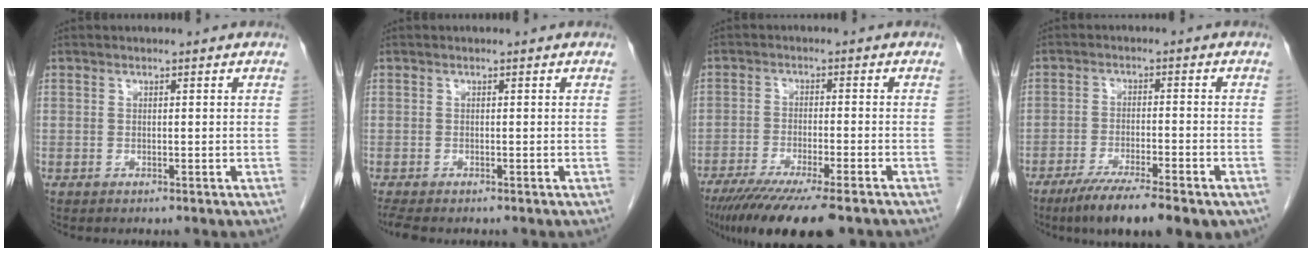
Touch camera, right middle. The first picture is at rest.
{"total": 2.2, "force": [-1.9, 0.4, 1.1], "torque": [-0.024, -0.008, -0.031]}
{"total": 14.6, "force": [-11.3, 1.6, 9.0], "torque": [-0.136, -0.036, -0.178]}
{"total": 12.6, "force": [-9.0, 2.2, 8.6], "torque": [-0.121, -0.021, -0.139]}